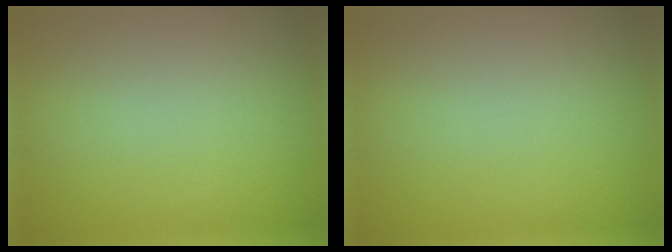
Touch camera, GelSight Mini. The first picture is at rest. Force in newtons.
{"total": 0.0}